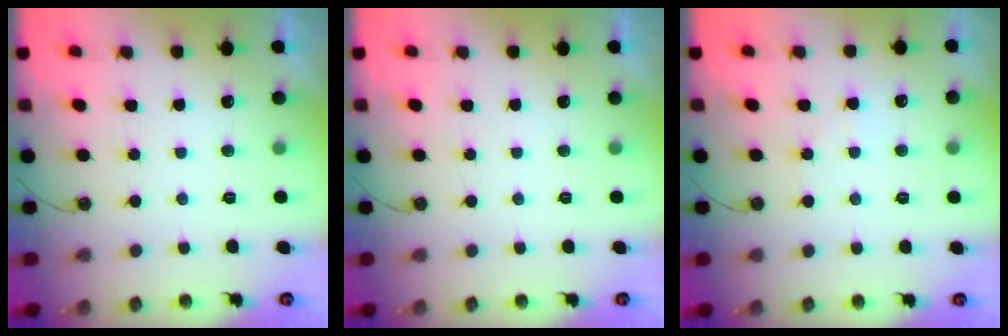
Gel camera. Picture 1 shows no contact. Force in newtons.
{"total": 0.0}
{"total": 3.7, "press": 3.6, "slide": 0.5}